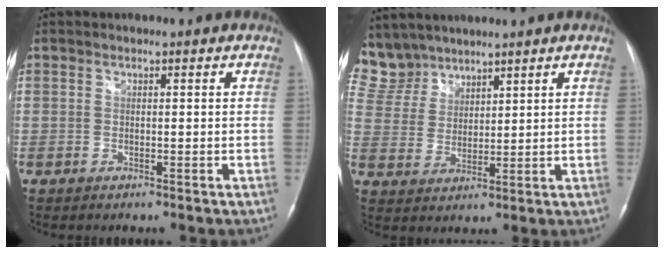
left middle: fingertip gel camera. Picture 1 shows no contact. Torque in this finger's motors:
{"motor_torque": [0.09, -0.25, -0.01, -0.07]}